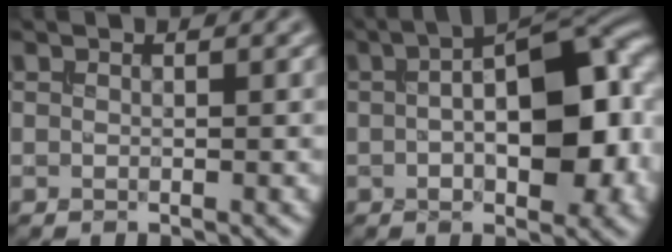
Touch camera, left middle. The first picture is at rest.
{"total": 13.7, "force": [0.7, 6.4, 12.1], "torque": [-0.131, 0.032, 0.004]}